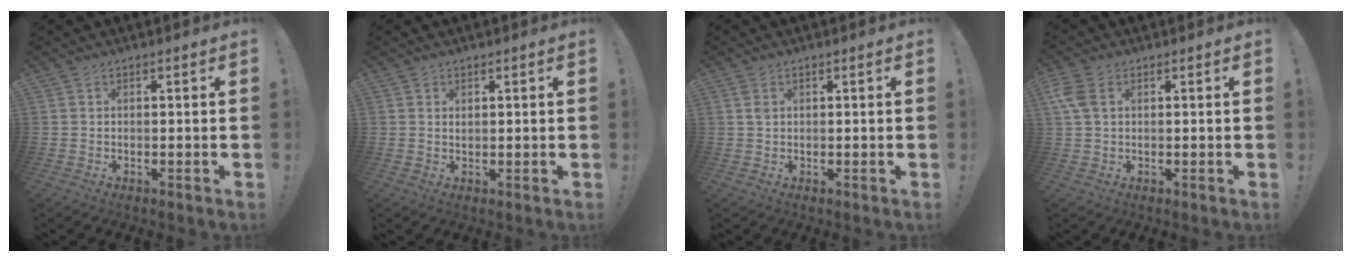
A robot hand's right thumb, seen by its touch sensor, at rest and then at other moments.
{"total": 1.0, "force": [0.8, 0.6, 0.2], "torque": [0.009, -0.006, 0.012]}
{"total": 1.6, "force": [0.7, 0.9, 1.1], "torque": [-0.021, 0.002, 0.012]}
{"total": 5.2, "force": [1.7, 3.3, 3.7], "torque": [-0.085, 0.003, 0.032]}